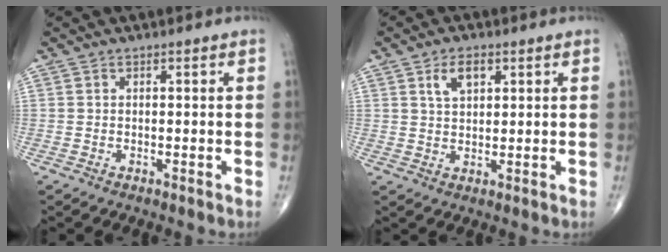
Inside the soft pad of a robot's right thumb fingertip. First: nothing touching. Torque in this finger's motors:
{"motor_torque": [0.39, 0.71, 0.32, 0.08, 0.01]}